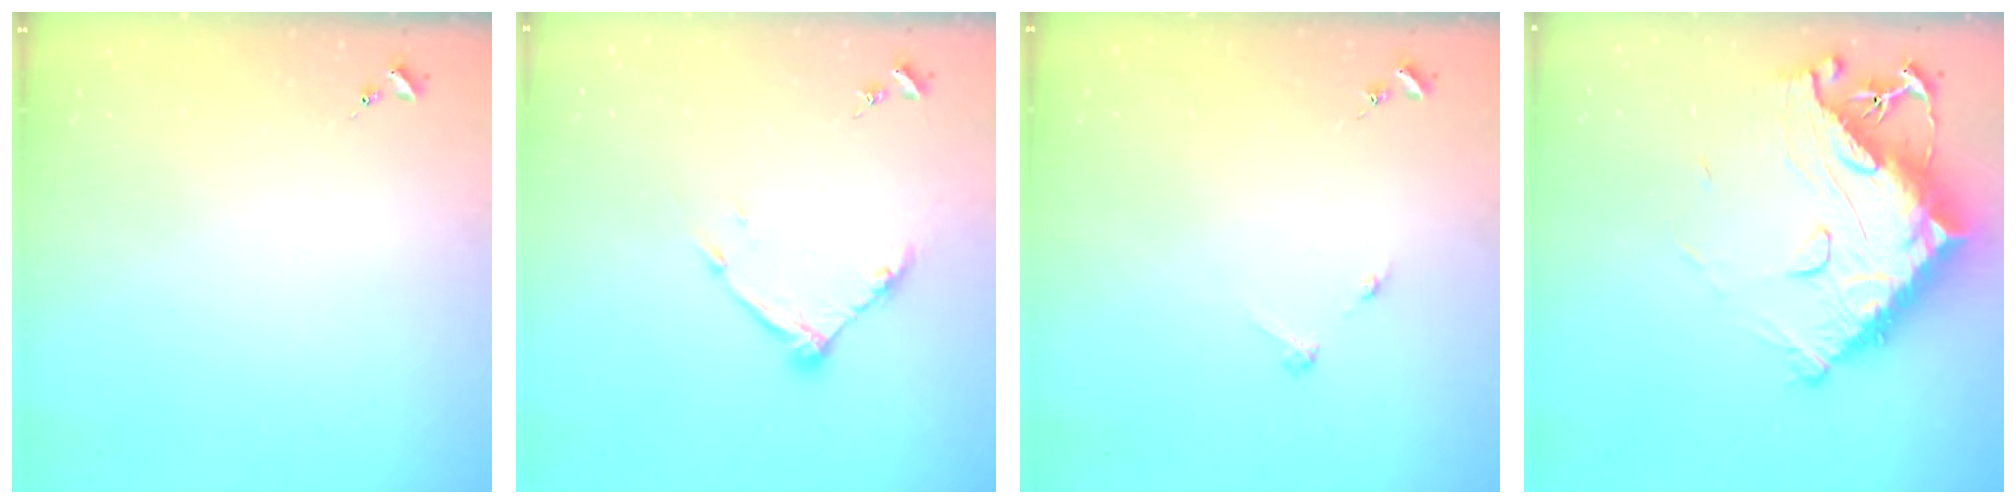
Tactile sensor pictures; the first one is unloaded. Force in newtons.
{"total": 9.3, "press": 9.3, "slide": 0.4}
{"total": 2.7, "press": 2.7, "slide": 0.3}
{"total": 20.5, "press": 20.4, "slide": 1.8}